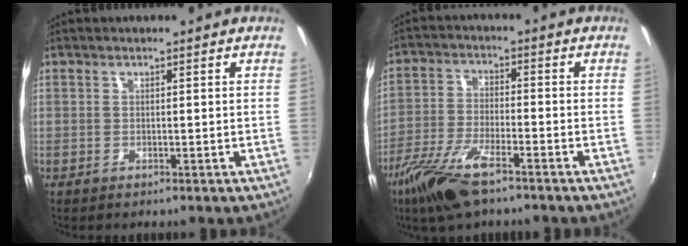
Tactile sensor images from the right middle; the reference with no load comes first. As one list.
[{"total": 11.7, "force": [-7.9, 3.1, 8.1], "torque": [-0.181, -0.026, -0.158]}]